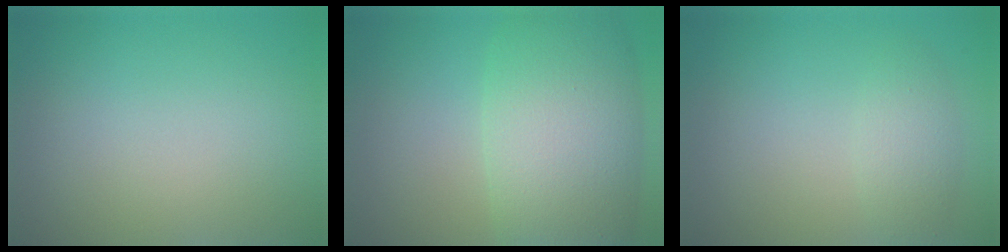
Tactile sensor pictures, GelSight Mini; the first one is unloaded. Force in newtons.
{"total": 10.7, "press": 10.7, "slide": 0.7}
{"total": 2.0, "press": 2.0, "slide": 0.0}